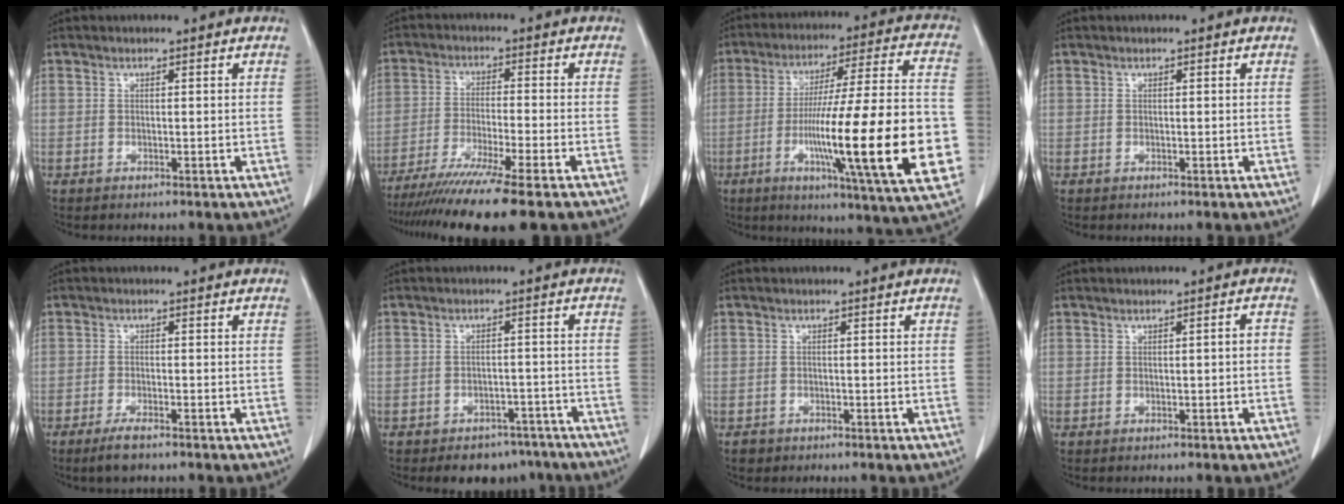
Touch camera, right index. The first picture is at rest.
{"total": 14.0, "force": [-11.1, -1.2, 8.5], "torque": [-0.136, -0.043, -0.177]}
{"total": 26.2, "force": [-6.0, 1.3, 25.5], "torque": [-0.352, -0.013, -0.095]}
{"total": 0.0}
{"total": 3.0, "force": [-2.2, 0.5, 1.9], "torque": [-0.042, -0.004, -0.040]}
{"total": 7.0, "force": [-5.6, 4.0, 1.5], "torque": [0.004, 0.015, -0.073]}
{"total": 1.2, "force": [-0.7, 1.0, -0.1], "torque": [-0.006, 0.004, -0.013]}
{"total": 1.1, "force": [-0.3, 0.2, 1.1], "torque": [-0.015, 0.003, -0.003]}